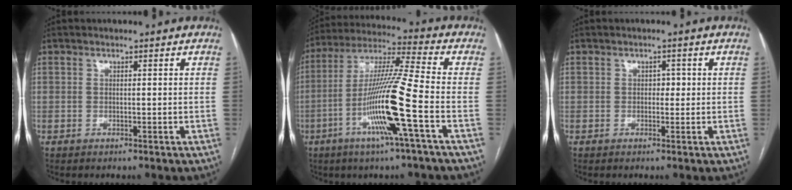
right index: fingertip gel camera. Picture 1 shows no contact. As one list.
[{"total": 15.0, "force": [-5.0, -1.3, 14.1], "torque": [-0.277, -0.007, -0.100]}, {"total": 1.3, "force": [0.1, 1.0, 0.9], "torque": [-0.008, 0.005, -0.002]}]